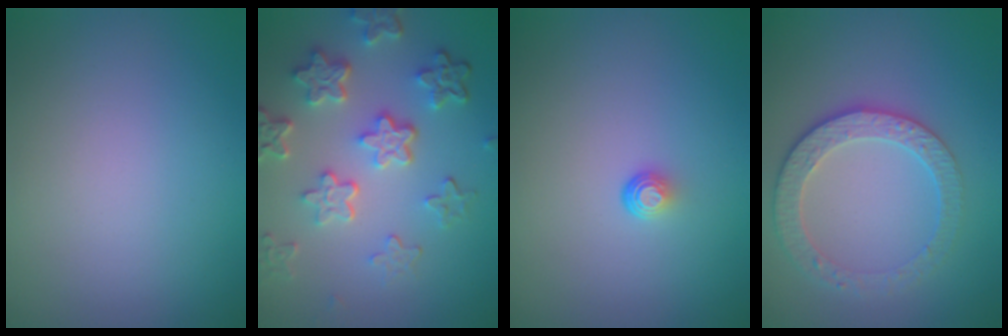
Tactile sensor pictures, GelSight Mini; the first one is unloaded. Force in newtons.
{"total": 6.0, "press": 4.5, "slide": 4.0}
{"total": 1.0, "press": 0.6, "slide": 0.8}
{"total": 3.2, "press": 3.1, "slide": 0.9}